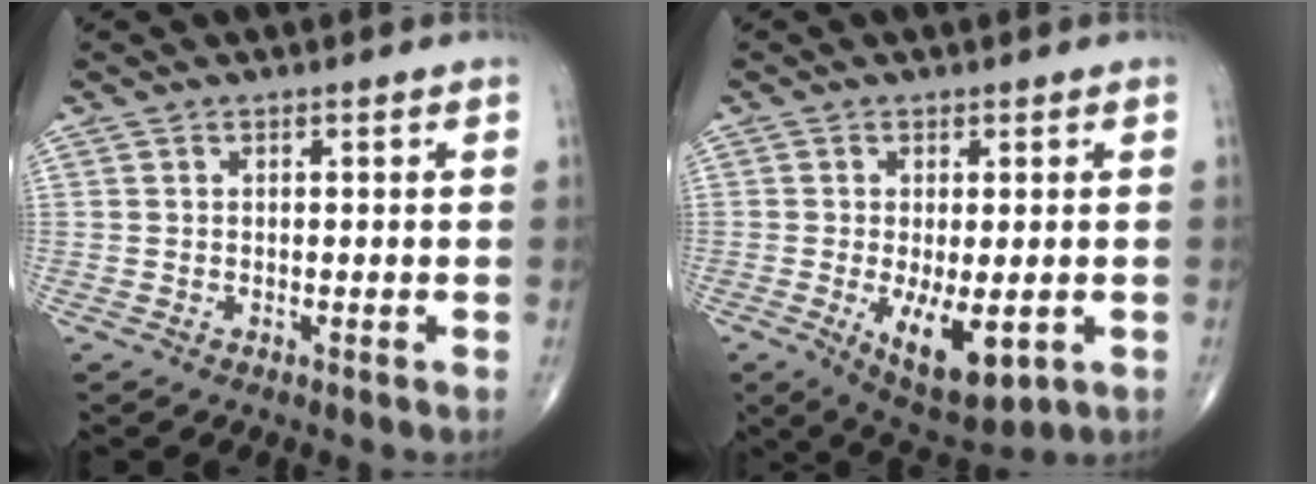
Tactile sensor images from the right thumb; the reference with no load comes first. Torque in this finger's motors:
{"motor_torque": [-0.22, 0.30, 0.10, -0.08, 0.25]}